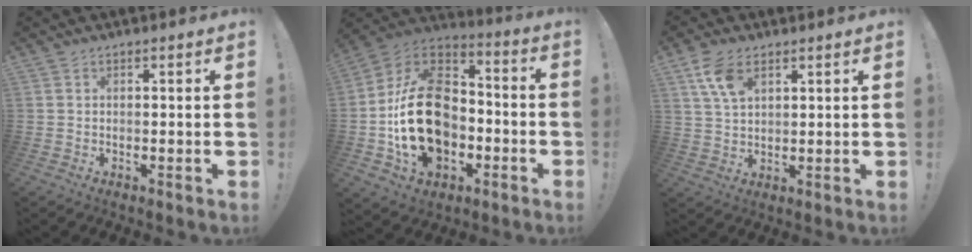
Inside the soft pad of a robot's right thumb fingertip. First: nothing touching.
{"total": 25.6, "force": [-4.4, 18.0, 17.7], "torque": [-0.315, 0.034, -0.058]}
{"total": 7.9, "force": [4.2, 4.2, 5.2], "torque": [-0.093, -0.013, 0.081]}